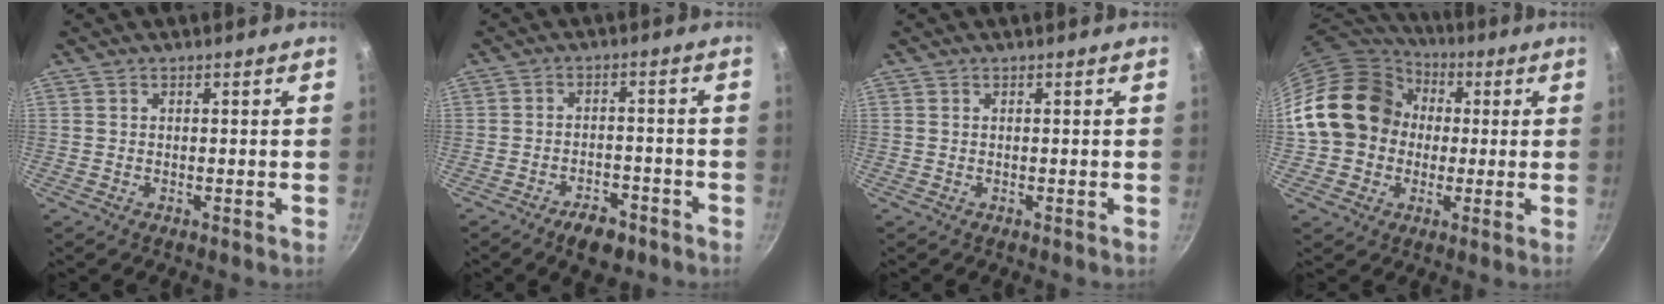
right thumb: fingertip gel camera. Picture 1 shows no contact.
{"total": 6.5, "force": [-4.4, 3.2, 3.6], "torque": [-0.039, 0.032, -0.062]}
{"total": 0.0}
{"total": 17.7, "force": [1.1, 15.2, 8.9], "torque": [-0.132, 0.043, 0.013]}